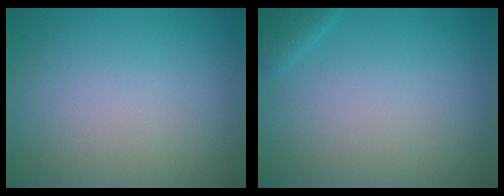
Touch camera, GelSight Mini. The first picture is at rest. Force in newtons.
{"total": 1.4, "press": 1.4, "slide": 0.1}